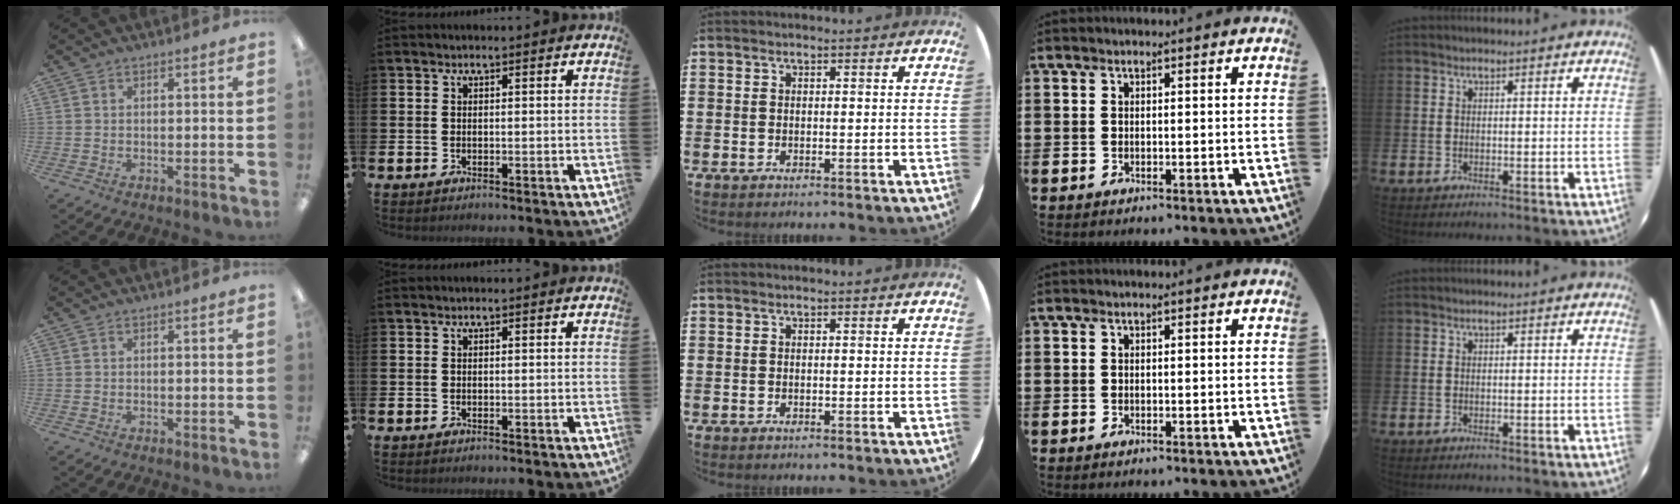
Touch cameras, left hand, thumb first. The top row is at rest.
{}